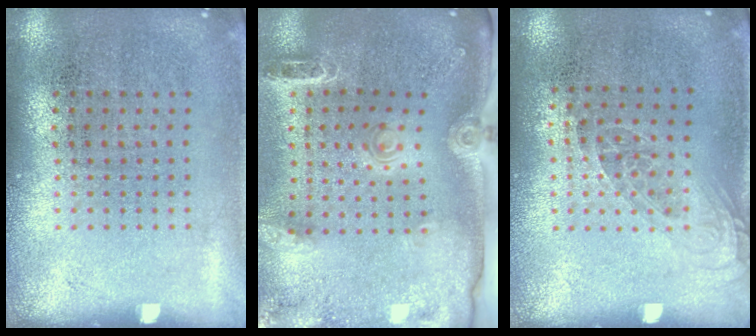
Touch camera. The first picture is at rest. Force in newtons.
{"total": 2.6, "press": 1.9, "slide": 1.7}
{"total": 1.1, "press": 0.8, "slide": 0.7}